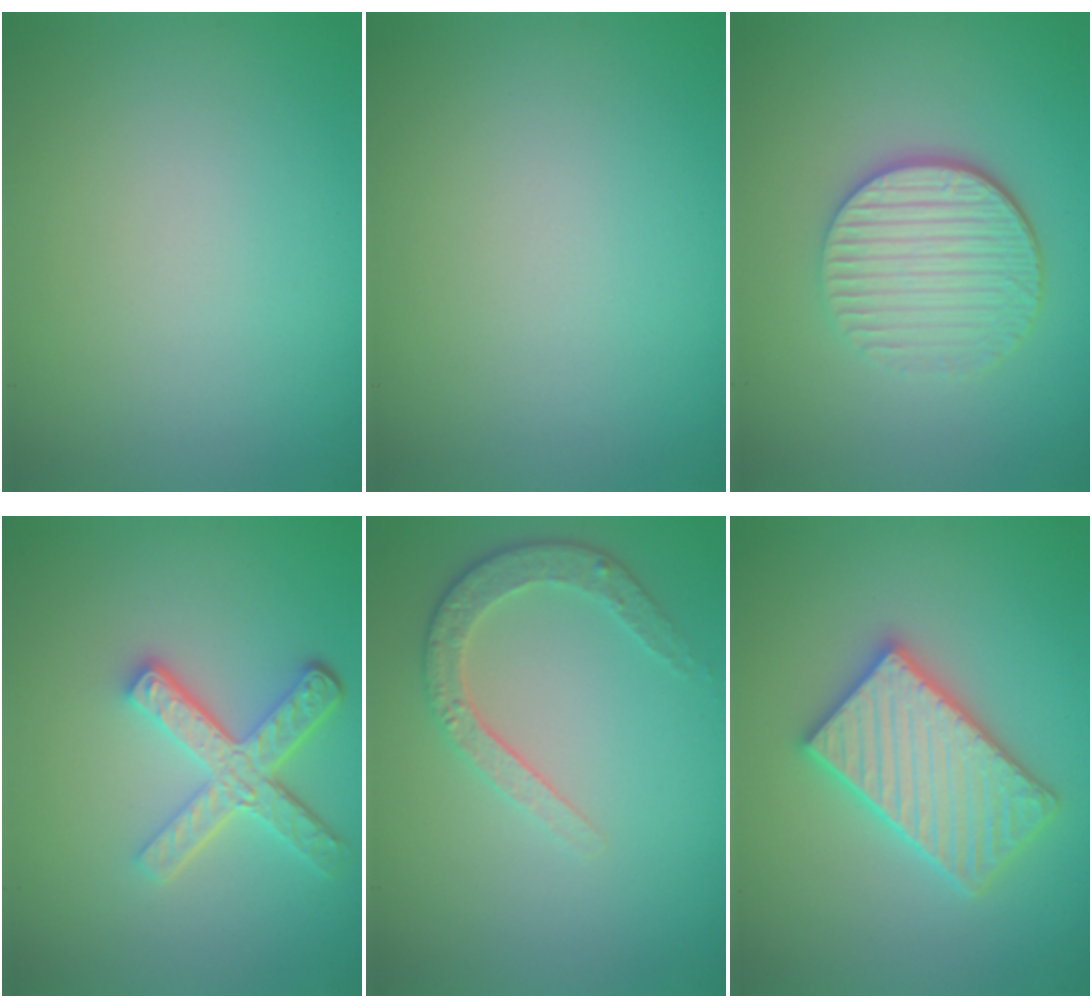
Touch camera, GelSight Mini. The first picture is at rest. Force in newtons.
{"total": 0.0}
{"total": 4.7, "press": 3.7, "slide": 3.0}
{"total": 4.8, "press": 3.6, "slide": 3.2}
{"total": 2.6, "press": 2.5, "slide": 1.0}
{"total": 5.6, "press": 5.5, "slide": 0.8}